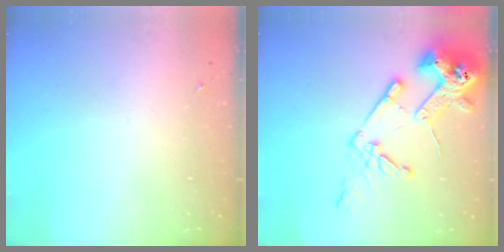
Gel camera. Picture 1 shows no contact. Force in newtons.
{"total": 17.2, "press": 17.1, "slide": 2.2}